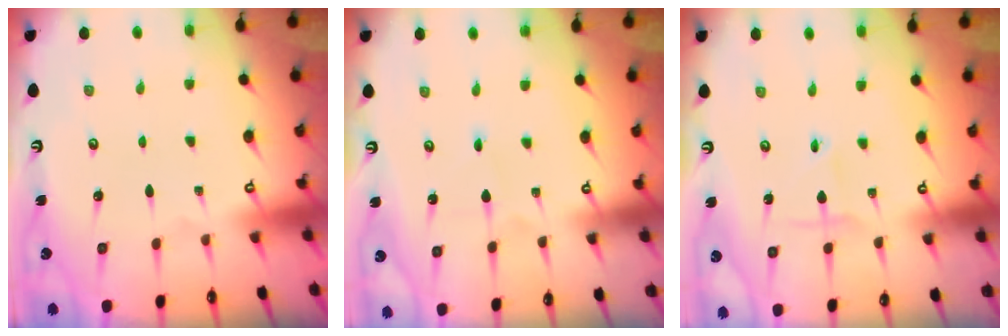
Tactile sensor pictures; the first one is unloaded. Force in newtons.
{"total": 3.1, "press": 3.1, "slide": 0.3}
{"total": 2.4, "press": 2.4, "slide": 0.2}